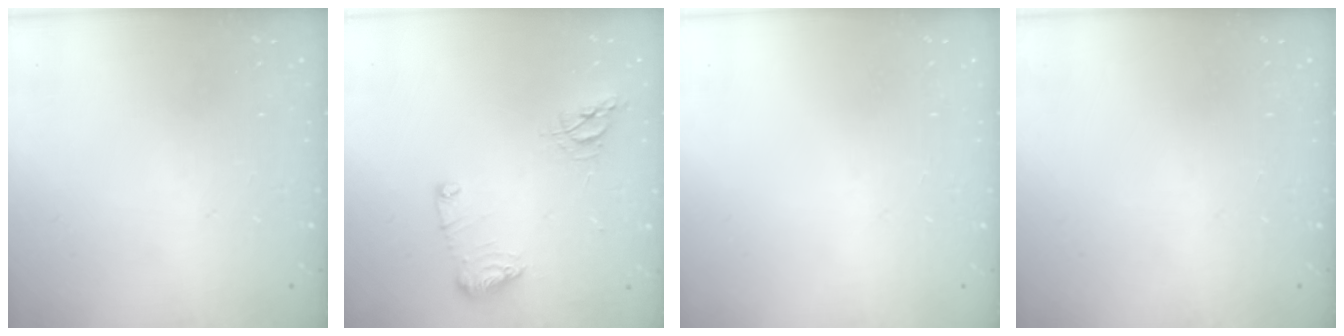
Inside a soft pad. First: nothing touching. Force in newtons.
{"total": 10.5, "press": 10.5, "slide": 1.0}
{"total": 0.0}
{"total": 0.0}